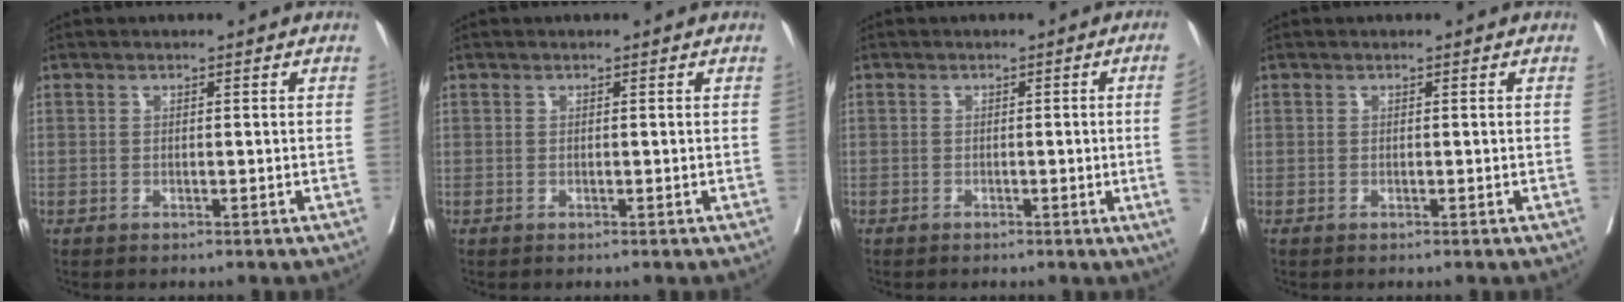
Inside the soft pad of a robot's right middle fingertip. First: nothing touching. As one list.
[{"total": 0.0}, {"total": 4.3, "force": [-0.7, -1.7, 3.9], "torque": [-0.045, -0.009, -0.009]}, {"total": 0.0}]